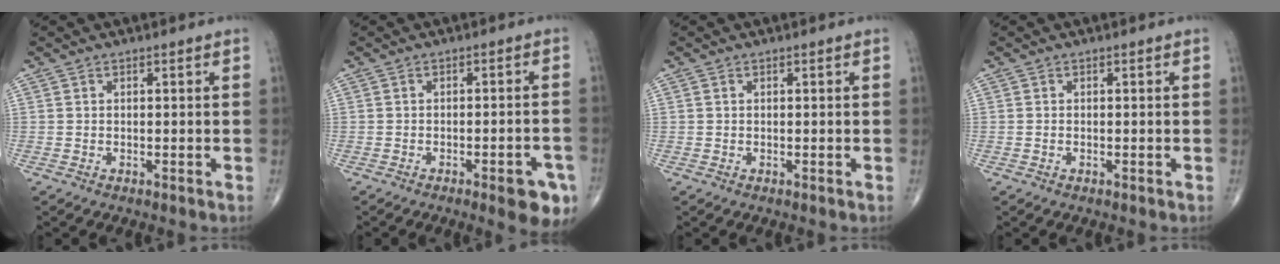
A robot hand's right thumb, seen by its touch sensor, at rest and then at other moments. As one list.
[{"total": 7.1, "force": [-3.7, 2.0, 5.7], "torque": [-0.052, 0.013, -0.042]}, {"total": 0.0}, {"total": 0.0}]